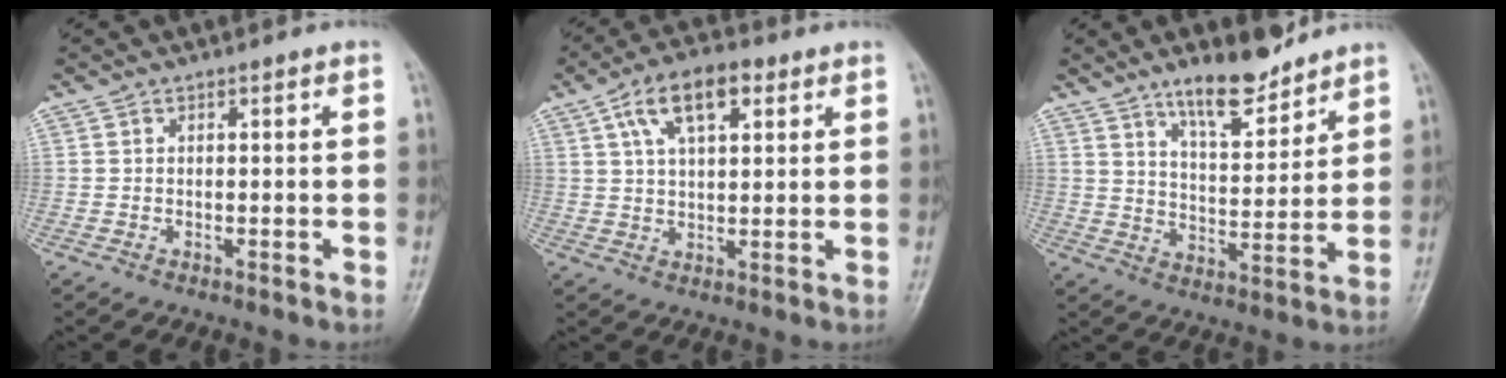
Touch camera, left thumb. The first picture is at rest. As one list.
[{"total": 10.0, "force": [4.4, 4.9, 7.6], "torque": [-0.125, 0.004, 0.073]}, {"total": 10.7, "force": [8.3, 3.3, 5.9], "torque": [-0.077, -0.064, 0.144]}]